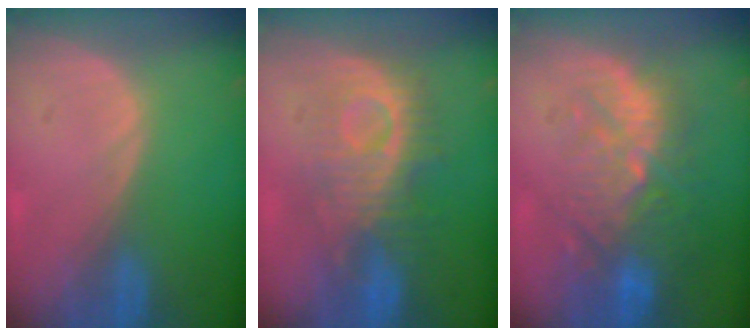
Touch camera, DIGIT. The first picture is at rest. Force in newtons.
{"total": 8.9, "press": 8.9, "slide": 0.6}
{"total": 11.1, "press": 9.7, "slide": 5.4}